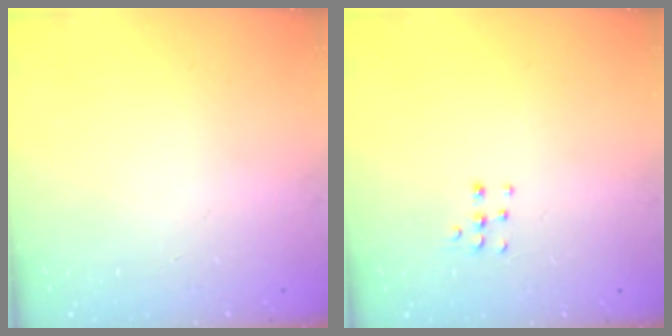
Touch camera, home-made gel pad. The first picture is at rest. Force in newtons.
{"total": 4.4, "press": 4.3, "slide": 0.9}